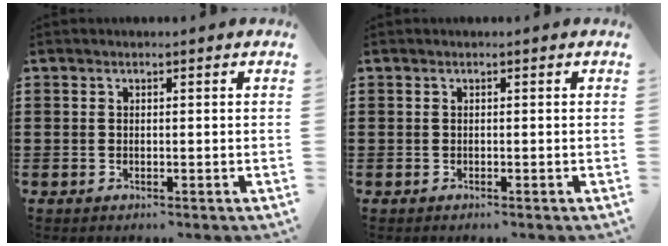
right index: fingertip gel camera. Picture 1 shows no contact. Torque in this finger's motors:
{"motor_torque": [-0.01, -0.02, -0.02, -0.04]}